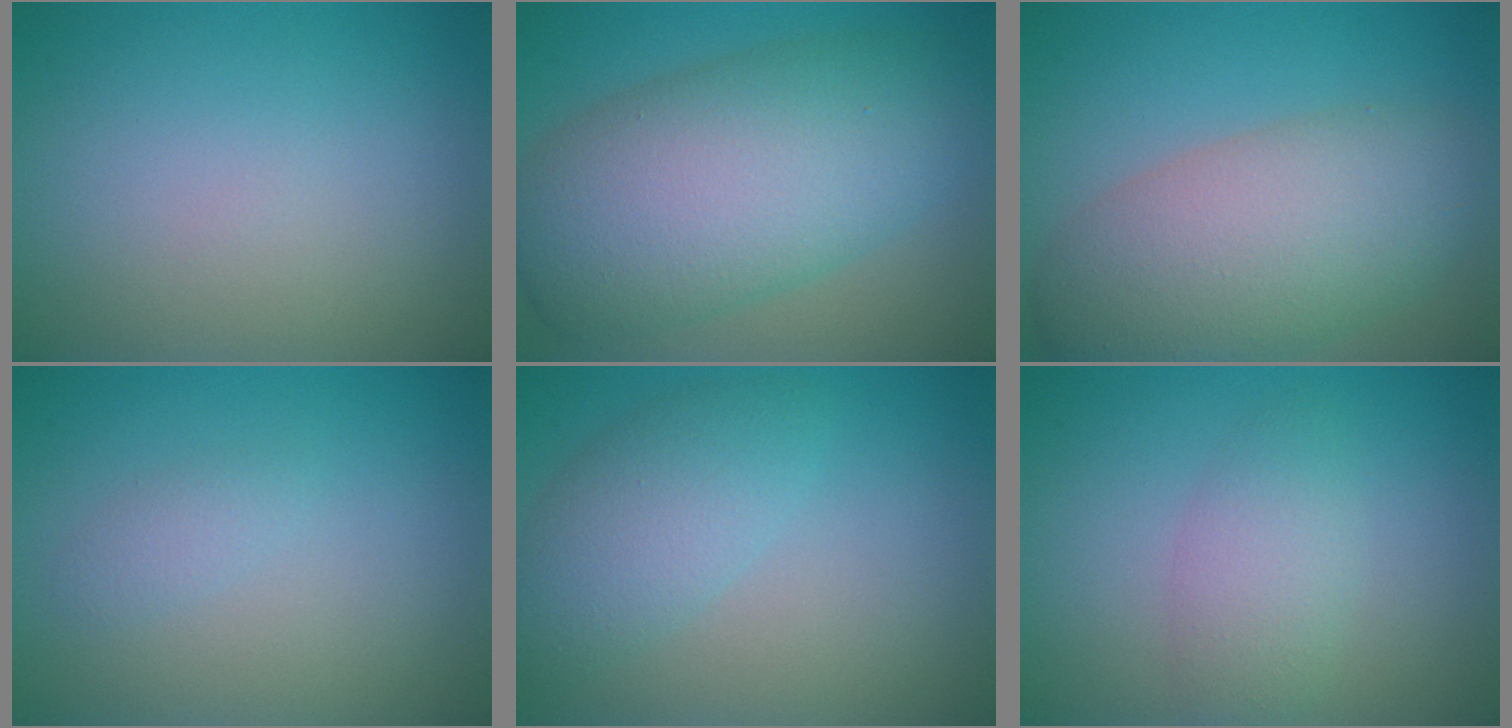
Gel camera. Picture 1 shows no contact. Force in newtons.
{"total": 11.1, "press": 11.1, "slide": 0.3}
{"total": 8.2, "press": 8.2, "slide": 0.5}
{"total": 1.1, "press": 1.1, "slide": 0.0}
{"total": 3.9, "press": 3.9, "slide": 0.1}
{"total": 2.8, "press": 2.8, "slide": 0.1}